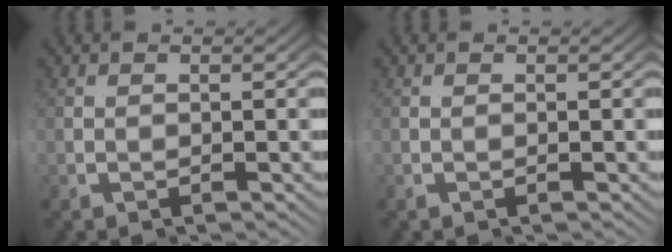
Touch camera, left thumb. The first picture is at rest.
{"total": 0.0}